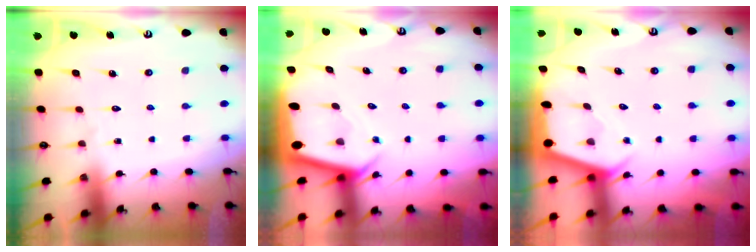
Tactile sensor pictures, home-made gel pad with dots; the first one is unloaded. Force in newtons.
{"total": 2.3, "press": 2.3, "slide": 0.2}
{"total": 2.2, "press": 2.2, "slide": 0.3}